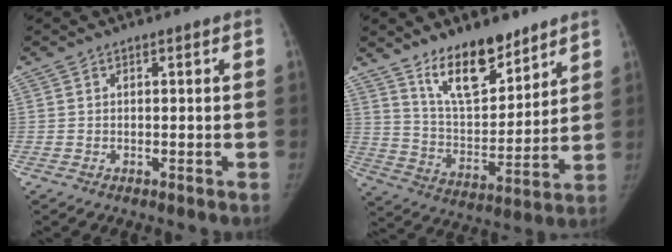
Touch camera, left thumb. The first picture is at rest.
{"total": 14.4, "force": [10.5, 5.9, 7.9], "torque": [-0.093, -0.081, 0.191]}